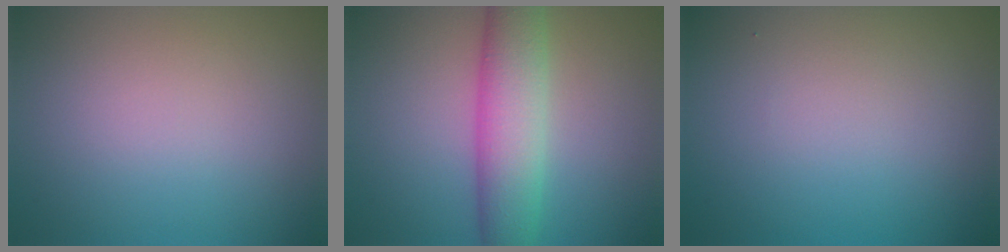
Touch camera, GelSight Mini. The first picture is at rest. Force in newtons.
{"total": 6.5, "press": 6.5, "slide": 0.2}
{"total": 0.0}